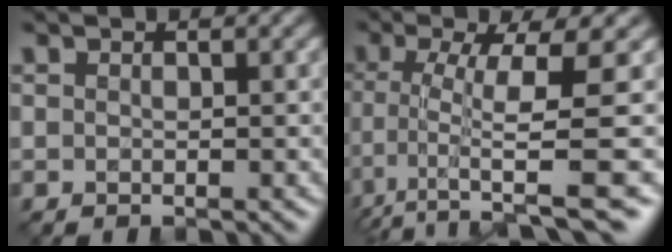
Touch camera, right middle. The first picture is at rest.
{"total": 7.5, "force": [-1.9, 1.8, 7.1], "torque": [-0.124, -0.003, -0.035]}